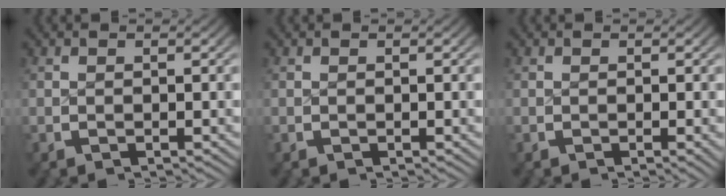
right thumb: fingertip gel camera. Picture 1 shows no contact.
{"total": 0.0}
{"total": 0.7, "force": [-0.2, -0.1, 0.7], "torque": [-0.010, 0.003, -0.004]}